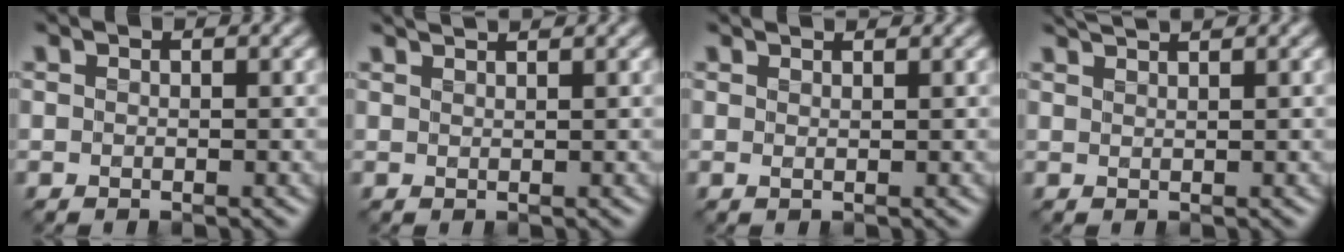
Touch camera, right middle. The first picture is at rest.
{"total": 1.9, "force": [1.6, 0.5, 0.8], "torque": [0.007, 0.007, 0.007]}
{"total": 1.3, "force": [1.2, 0.2, 0.4], "torque": [-0.004, 0.002, 0.009]}
{"total": 2.1, "force": [1.9, 0.3, 0.9], "torque": [0.000, 0.009, 0.022]}